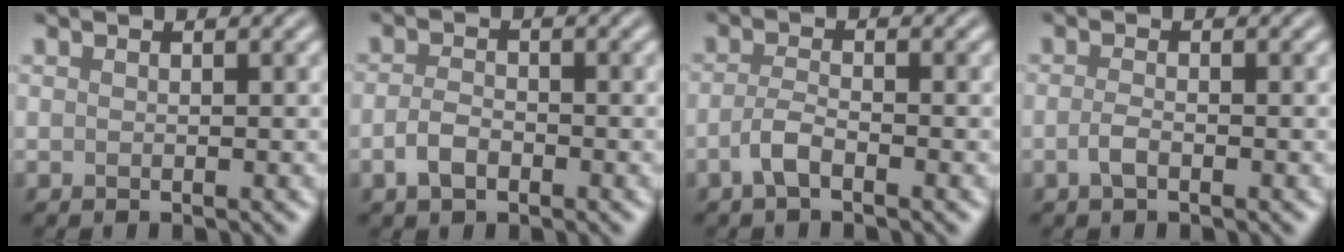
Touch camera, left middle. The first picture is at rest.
{"total": 2.1, "force": [-0.9, 1.2, 1.5], "torque": [-0.030, 0.001, -0.023]}
{"total": 2.0, "force": [-1.1, 0.6, 1.6], "torque": [-0.034, 0.004, -0.026]}
{"total": 1.3, "force": [-0.6, 0.4, 1.0], "torque": [-0.024, 0.001, -0.014]}